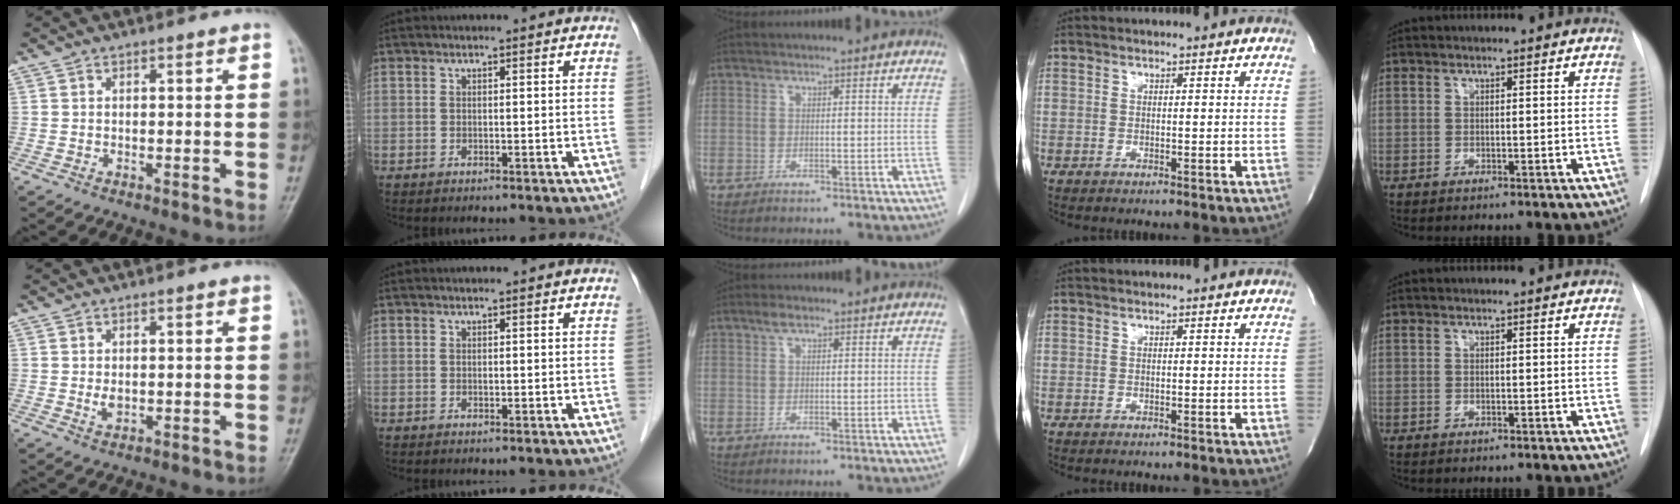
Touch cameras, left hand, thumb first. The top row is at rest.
{"thumb": {"total": 1.7, "force": [0.3, 0.9, 1.4], "torque": [-0.021, -0.005, 0.010]}, "middle": {"total": 1.4, "force": [0.8, 0.5, 1.0], "torque": [-0.020, 0.009, 0.014]}}